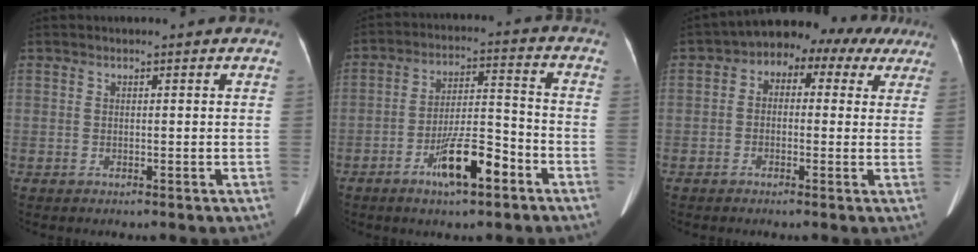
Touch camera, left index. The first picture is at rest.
{"total": 9.6, "force": [-5.3, 2.1, 7.7], "torque": [-0.141, 0.004, -0.090]}
{"total": 9.6, "force": [4.6, 5.8, 6.2], "torque": [-0.075, 0.054, 0.053]}